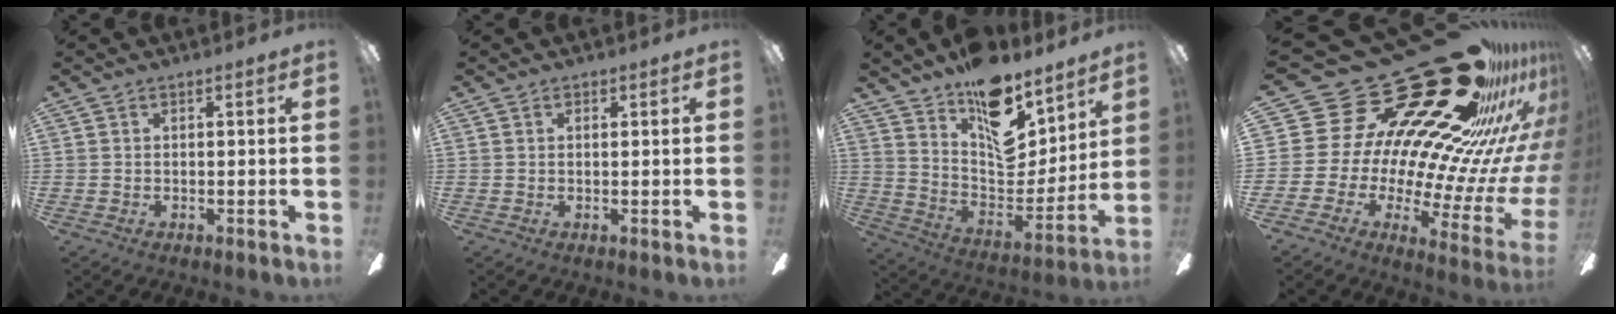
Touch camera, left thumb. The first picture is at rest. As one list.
[{"total": 0.6, "force": [0.4, 0.4, 0.3], "torque": [0.001, -0.001, 0.005]}, {"total": 18.4, "force": [13.4, 8.3, 9.4], "torque": [-0.139, -0.105, 0.235]}, {"total": 40.5, "force": [24.2, 18.8, 26.6], "torque": [-0.279, -0.246, 0.508]}]